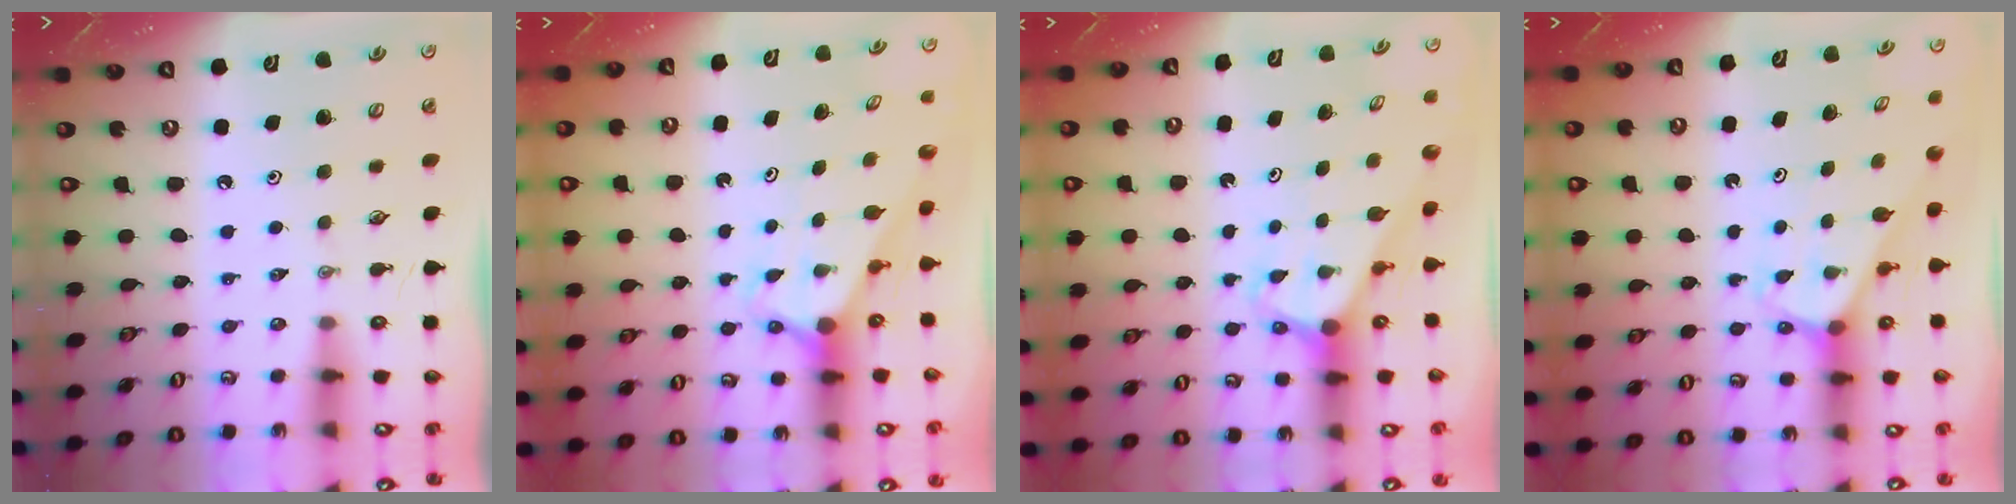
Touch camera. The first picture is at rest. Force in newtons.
{"total": 2.7, "press": 2.7, "slide": 0.0}
{"total": 3.4, "press": 3.4, "slide": 0.1}
{"total": 2.4, "press": 2.4, "slide": 0.2}